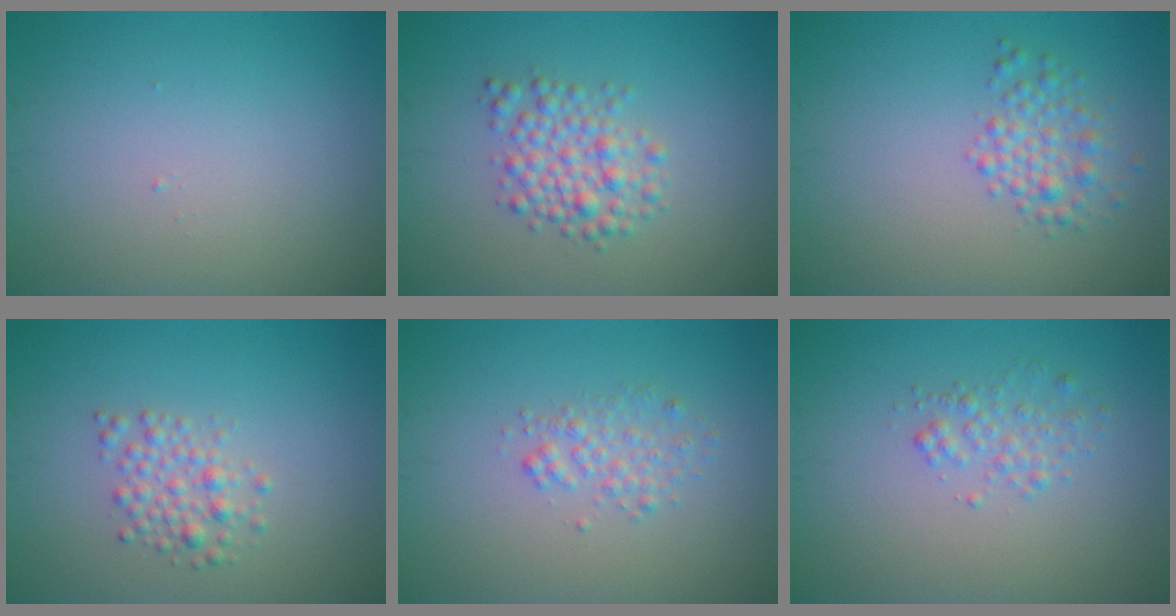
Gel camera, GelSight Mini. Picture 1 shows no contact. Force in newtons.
{"total": 3.2, "press": 3.2, "slide": 0.1}
{"total": 2.5, "press": 2.5, "slide": 0.0}
{"total": 2.2, "press": 2.2, "slide": 0.0}
{"total": 1.8, "press": 1.8, "slide": 0.0}
{"total": 1.6, "press": 1.6, "slide": 0.1}